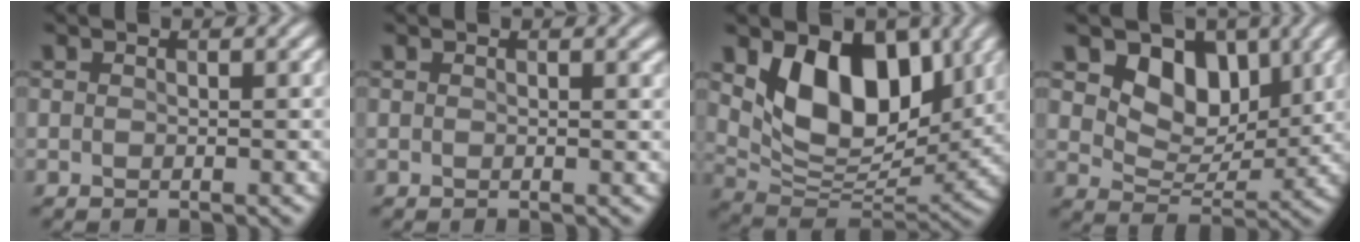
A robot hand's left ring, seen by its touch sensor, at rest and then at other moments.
{"total": 0.6, "force": [0.5, 0.1, 0.4], "torque": [-0.001, 0.003, 0.007]}
{"total": 9.6, "force": [3.2, 5.9, 6.9], "torque": [-0.112, -0.021, 0.054]}
{"total": 5.8, "force": [2.5, 3.9, 3.4], "torque": [-0.058, -0.013, 0.034]}